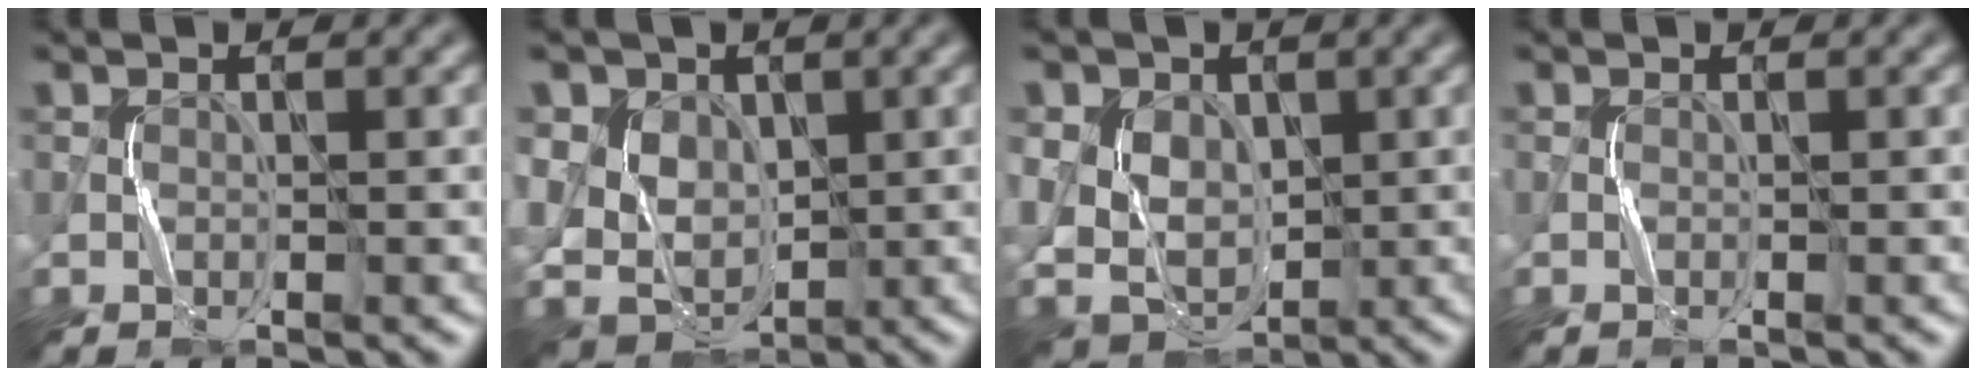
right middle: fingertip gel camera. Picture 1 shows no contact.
{"total": 6.9, "force": [1.9, 5.6, 3.5], "torque": [-0.068, 0.011, 0.021]}
{"total": 7.6, "force": [1.4, 6.3, 4.1], "torque": [-0.082, 0.018, 0.013]}
{"total": 0.5, "force": [-0.4, 0.0, 0.4], "torque": [-0.009, 0.001, -0.007]}